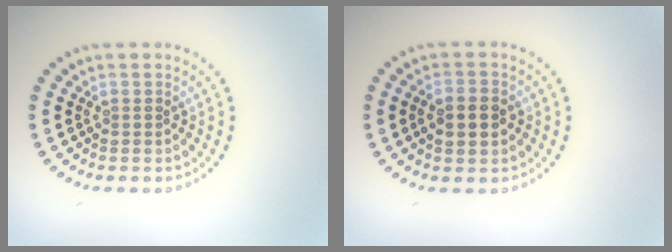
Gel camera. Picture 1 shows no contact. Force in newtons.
{"total": 3.5, "press": 3.5, "slide": 0.2}